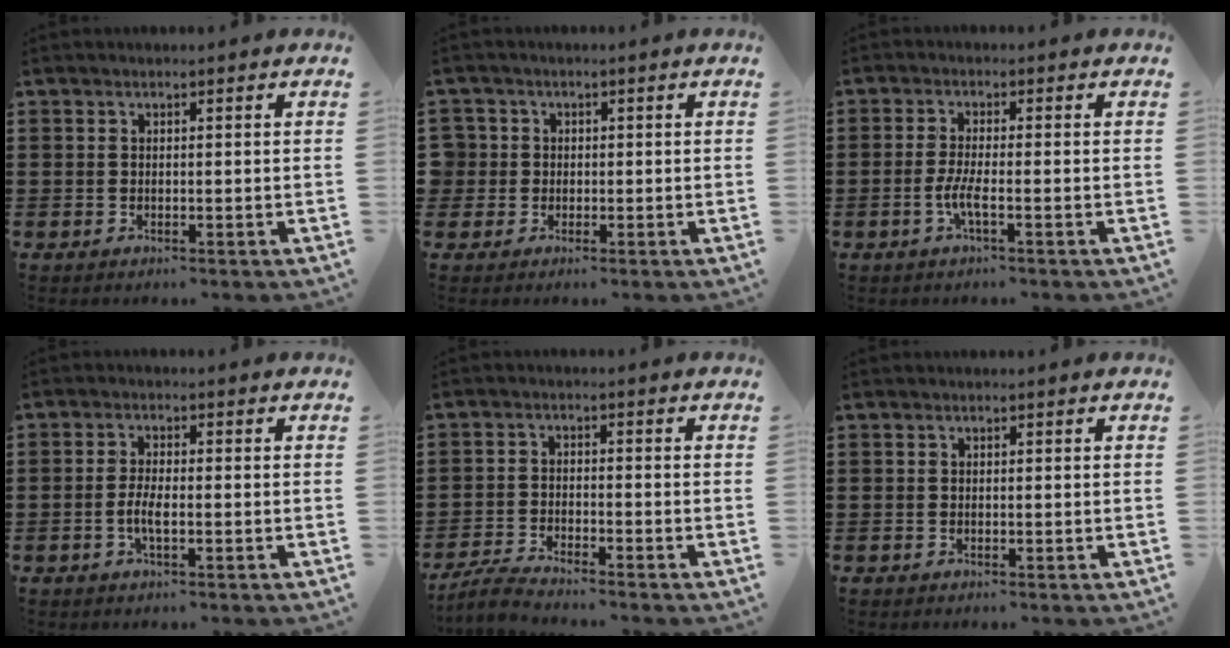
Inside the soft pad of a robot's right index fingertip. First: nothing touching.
{"total": 2.7, "force": [0.1, 2.6, 0.3], "torque": [-0.027, 0.006, -0.003]}
{"total": 3.7, "force": [-1.5, 0.2, 3.4], "torque": [-0.082, -0.015, -0.032]}
{"total": 3.1, "force": [-1.0, 0.8, 2.9], "torque": [-0.065, -0.003, -0.022]}
{"total": 3.6, "force": [-3.5, 0.0, 0.9], "torque": [-0.032, -0.005, -0.074]}
{"total": 0.0}